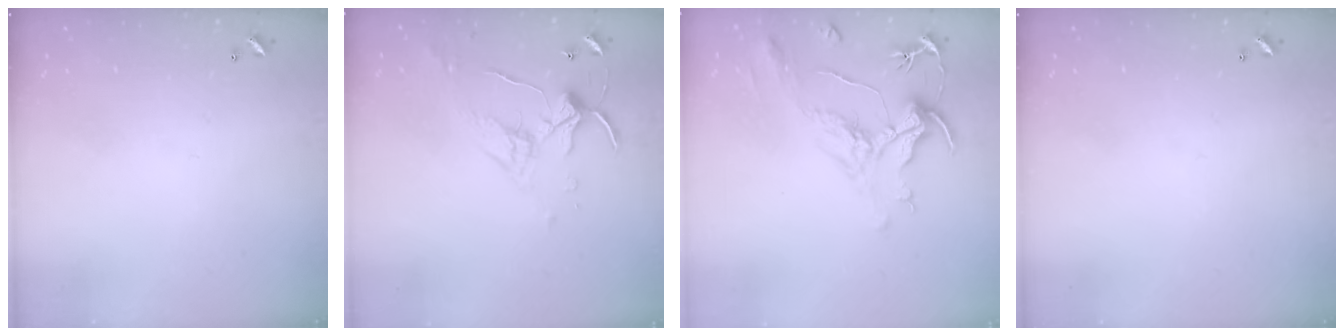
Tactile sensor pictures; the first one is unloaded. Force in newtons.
{"total": 4.6, "press": 4.5, "slide": 0.7}
{"total": 2.2, "press": 1.7, "slide": 1.4}
{"total": 0.0}